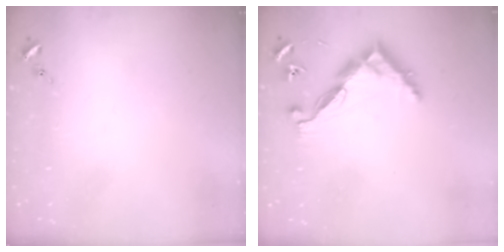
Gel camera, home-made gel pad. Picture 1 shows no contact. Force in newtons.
{"total": 9.0, "press": 9.0, "slide": 0.8}